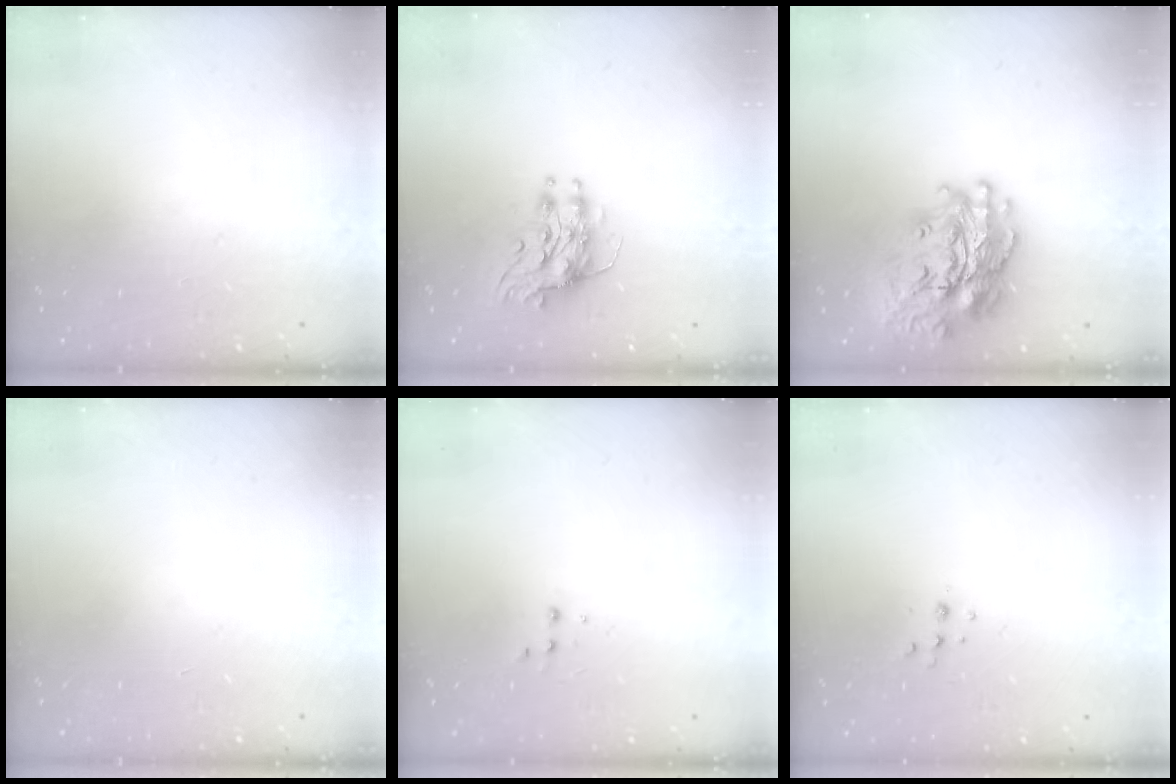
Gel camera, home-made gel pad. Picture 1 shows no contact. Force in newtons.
{"total": 8.1, "press": 8.1, "slide": 0.2}
{"total": 23.0, "press": 22.8, "slide": 2.4}
{"total": 0.0}
{"total": 1.9, "press": 1.9, "slide": 0.2}
{"total": 3.8, "press": 3.7, "slide": 0.7}